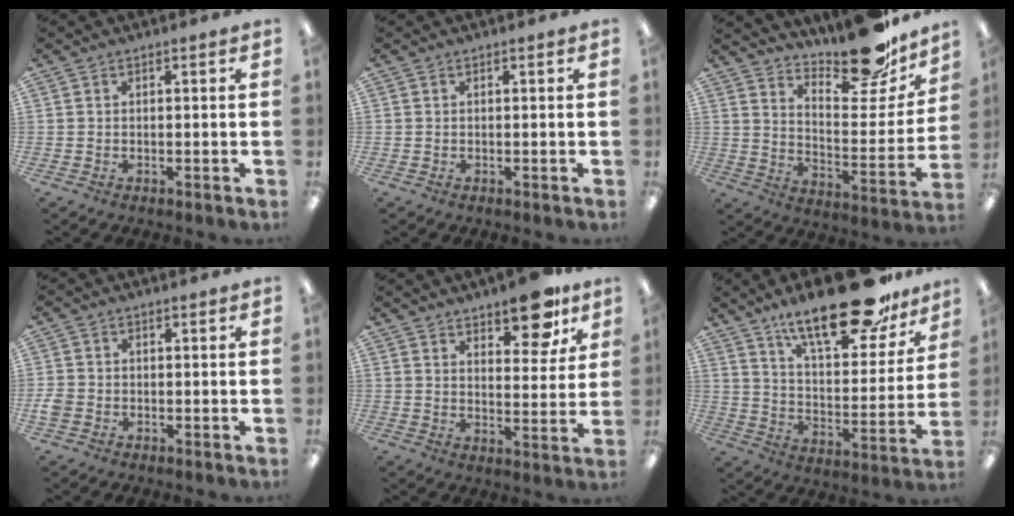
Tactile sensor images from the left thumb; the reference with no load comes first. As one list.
[{"total": 0.0}, {"total": 19.3, "force": [16.2, 6.3, 8.4], "torque": [-0.111, -0.126, 0.274]}, {"total": 2.5, "force": [-0.6, 2.0, 1.3], "torque": [-0.019, 0.005, -0.011]}, {"total": 10.8, "force": [8.5, 4.0, 5.3], "torque": [-0.048, -0.058, 0.143]}, {"total": 23.8, "force": [17.4, 8.2, 14.1], "torque": [-0.212, -0.109, 0.291]}]